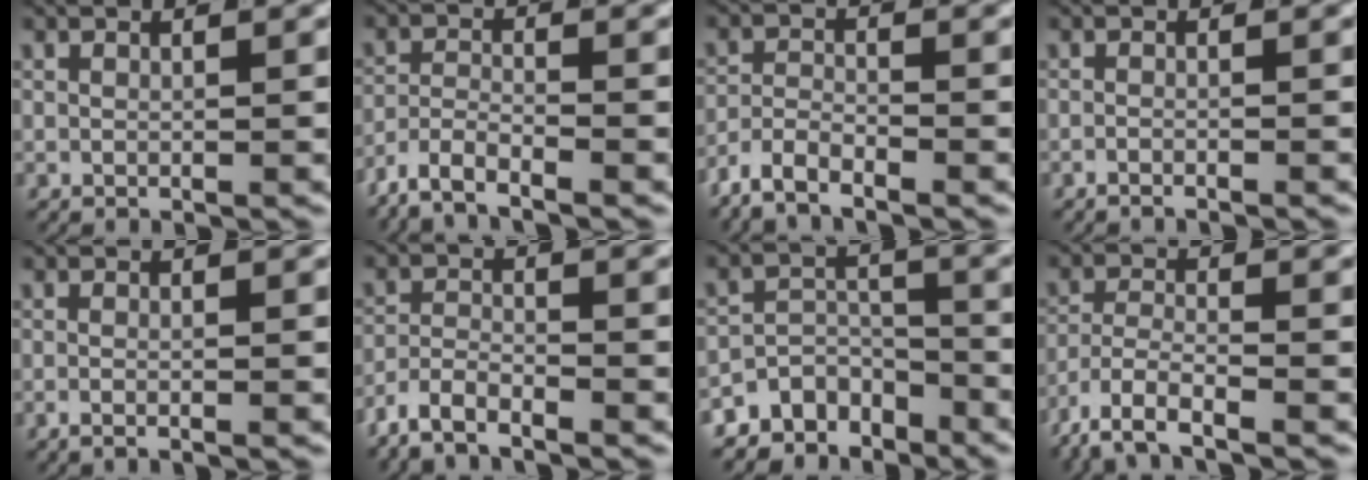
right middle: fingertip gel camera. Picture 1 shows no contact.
{"total": 4.6, "force": [-3.7, 1.7, 2.1], "torque": [-0.040, -0.008, -0.069]}
{"total": 3.7, "force": [-2.9, 1.5, 1.7], "torque": [-0.026, 0.001, -0.060]}
{"total": 1.4, "force": [-1.3, 0.0, 0.4], "torque": [-0.009, 0.000, -0.026]}
{"total": 1.4, "force": [-1.0, -0.1, 0.9], "torque": [-0.019, -0.002, -0.018]}
{"total": 4.0, "force": [-3.3, 1.6, 1.7], "torque": [-0.028, -0.002, -0.065]}
{"total": 8.5, "force": [-6.2, 5.0, 2.8], "torque": [-0.028, -0.010, -0.112]}
{"total": 6.1, "force": [-4.5, 2.4, 3.4], "torque": [-0.072, -0.019, -0.071]}